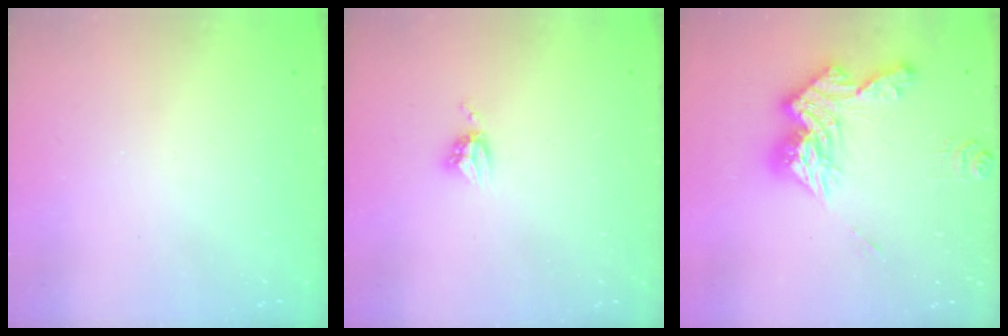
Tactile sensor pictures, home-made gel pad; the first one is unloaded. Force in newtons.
{"total": 4.6, "press": 4.5, "slide": 0.6}
{"total": 15.1, "press": 15.0, "slide": 1.5}